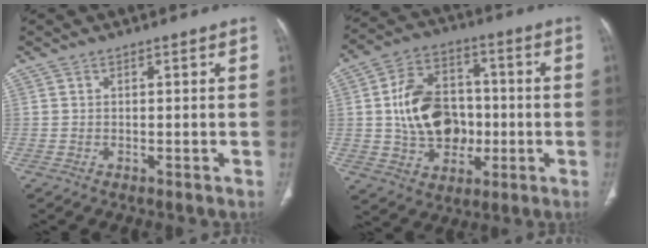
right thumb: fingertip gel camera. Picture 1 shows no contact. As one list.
[{"total": 16.1, "force": [-0.5, 12.1, 10.6], "torque": [-0.148, 0.023, -0.001]}]